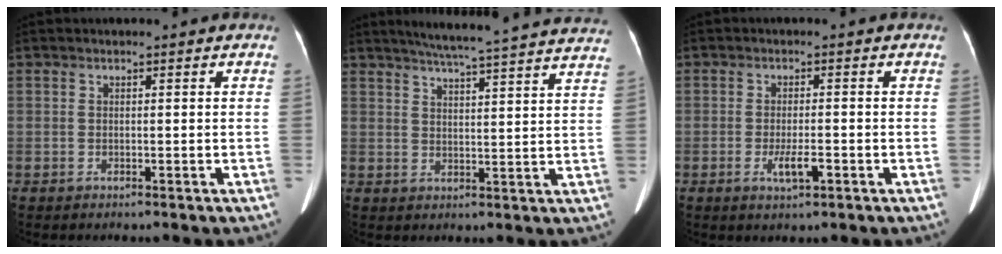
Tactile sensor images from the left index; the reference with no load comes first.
{"total": 22.5, "force": [20.6, 0.0, 9.2], "torque": [-0.140, -0.021, 0.250]}
{"total": 3.3, "force": [-1.4, 0.7, 2.9], "torque": [-0.058, -0.003, -0.022]}